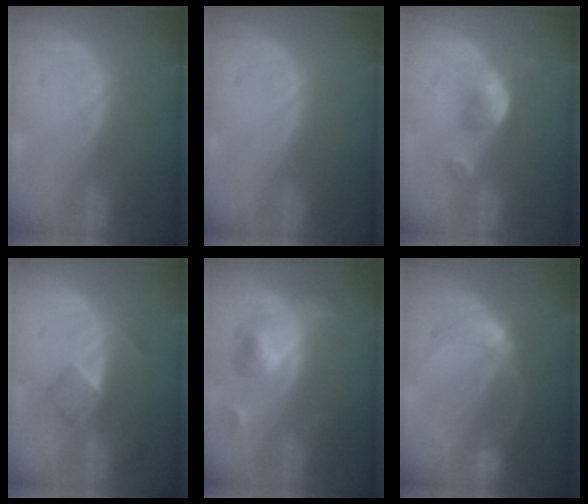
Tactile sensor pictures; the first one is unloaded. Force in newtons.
{"total": 0.0}
{"total": 4.9, "press": 4.8, "slide": 1.1}
{"total": 5.2, "press": 4.5, "slide": 2.7}
{"total": 6.0, "press": 5.4, "slide": 2.7}
{"total": 5.6, "press": 5.6, "slide": 0.1}